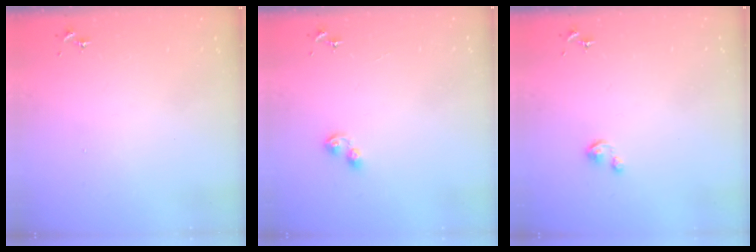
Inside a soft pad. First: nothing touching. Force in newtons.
{"total": 4.5, "press": 4.4, "slide": 0.4}
{"total": 2.8, "press": 2.8, "slide": 0.2}